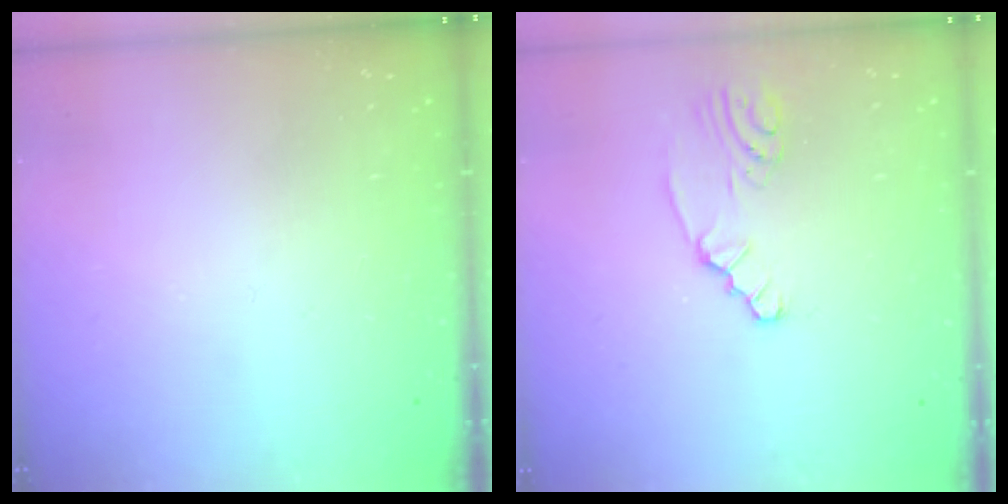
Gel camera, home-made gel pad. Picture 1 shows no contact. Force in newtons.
{"total": 0.9, "press": 0.9, "slide": 0.2}